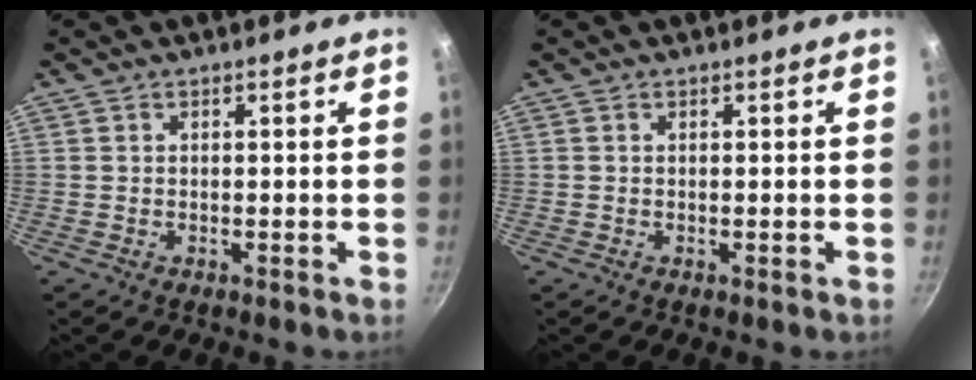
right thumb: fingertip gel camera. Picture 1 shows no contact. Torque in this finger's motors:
{"motor_torque": [0.68, 0.00, 0.35, 0.10, 0.04]}